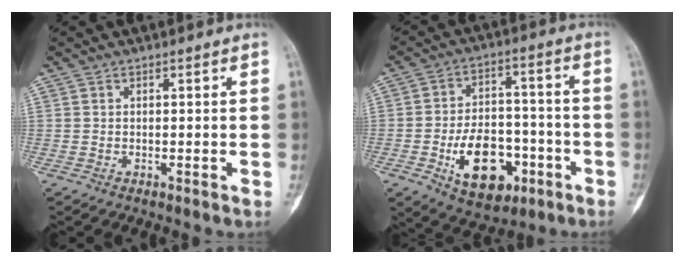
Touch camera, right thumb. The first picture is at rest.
{"total": 15.0, "force": [-5.7, 9.3, 10.3], "torque": [-0.132, 0.034, -0.081]}